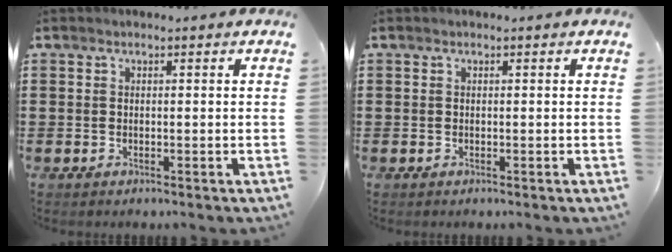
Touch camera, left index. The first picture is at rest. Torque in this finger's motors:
{"motor_torque": [-0.02, -0.02, 0.00, 0.00]}